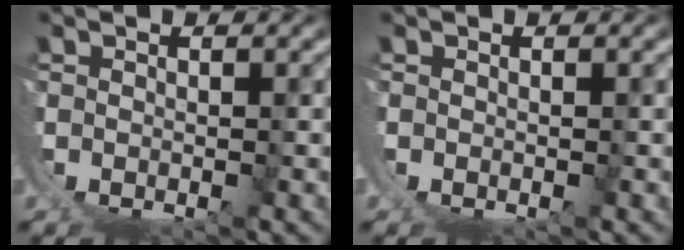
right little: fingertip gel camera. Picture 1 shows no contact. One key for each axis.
{"total": 0.0}